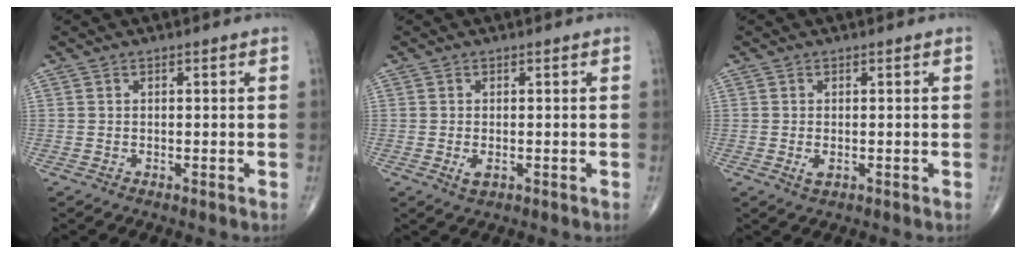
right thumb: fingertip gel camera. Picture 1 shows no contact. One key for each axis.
{"total": 1.9, "fx": -0.5, "fy": 0.9, "fz": 1.6, "tx": -0.029, "ty": -0.003, "tz": -0.008}
{"total": 1.6, "fx": -0.4, "fy": 0.8, "fz": 1.3, "tx": -0.026, "ty": -0.004, "tz": -0.005}